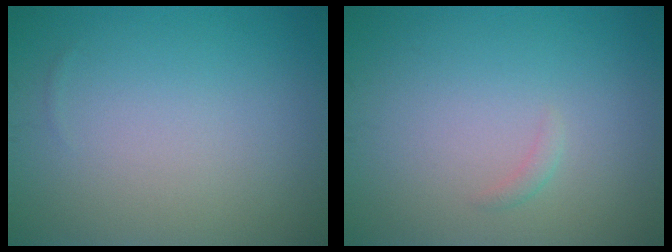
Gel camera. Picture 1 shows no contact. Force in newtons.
{"total": 0.6, "press": 0.6, "slide": 0.0}